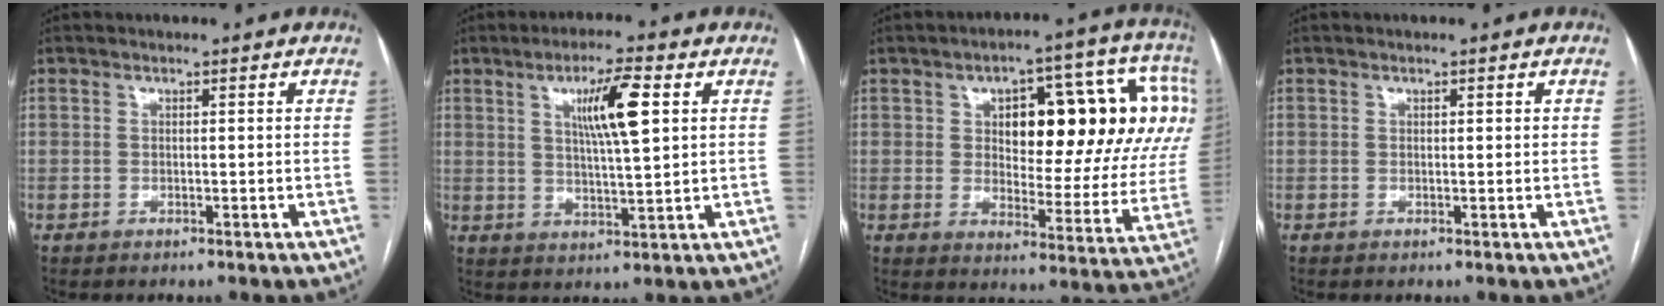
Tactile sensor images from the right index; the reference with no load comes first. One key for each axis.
{"total": 8.5, "fx": 2.9, "fy": 0.7, "fz": 7.9, "tx": -0.139, "ty": 0.003, "tz": 0.050}
{"total": 22.9, "fx": 6.4, "fy": 8.8, "fz": 20.2, "tx": -0.235, "ty": 0.045, "tz": 0.096}
{"total": 0.6, "fx": 0.3, "fy": 0.2, "fz": 0.5, "tx": -0.007, "ty": 0.001, "tz": 0.003}